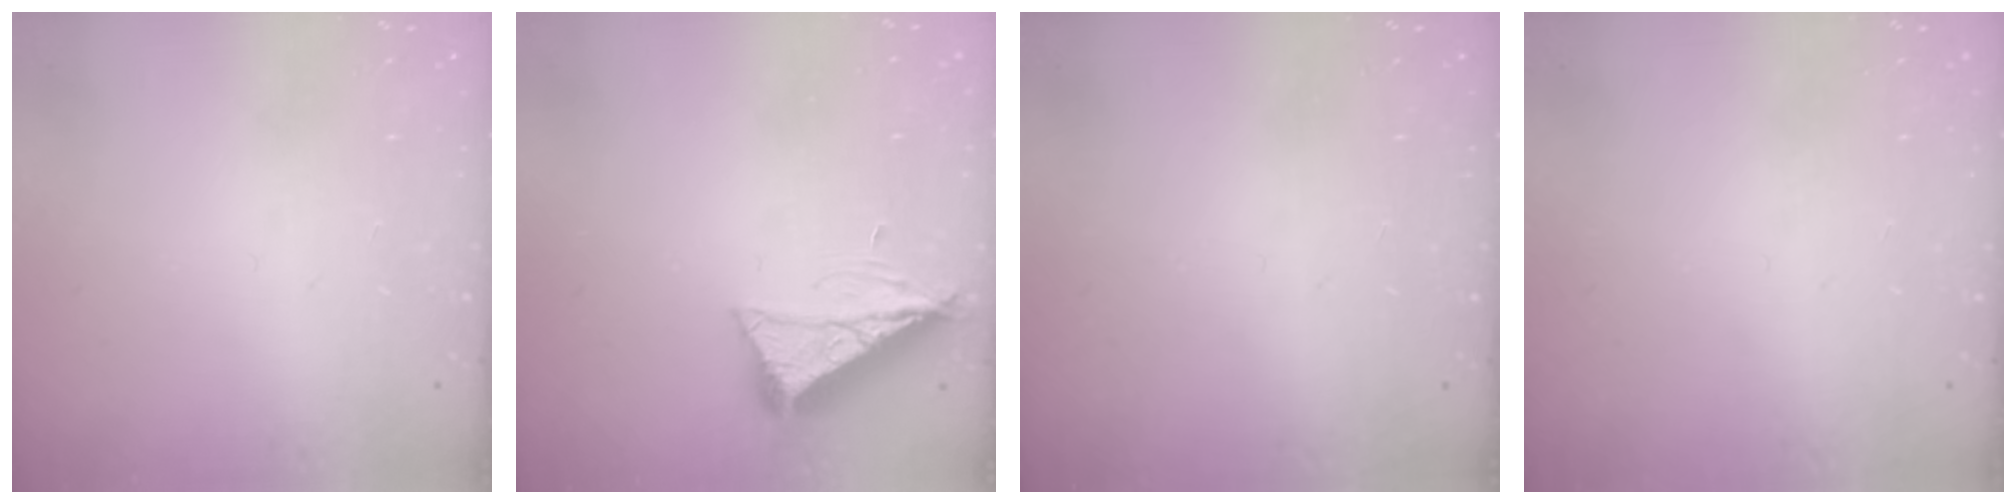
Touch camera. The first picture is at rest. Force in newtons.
{"total": 7.7, "press": 7.6, "slide": 0.8}
{"total": 0.0}
{"total": 0.0}